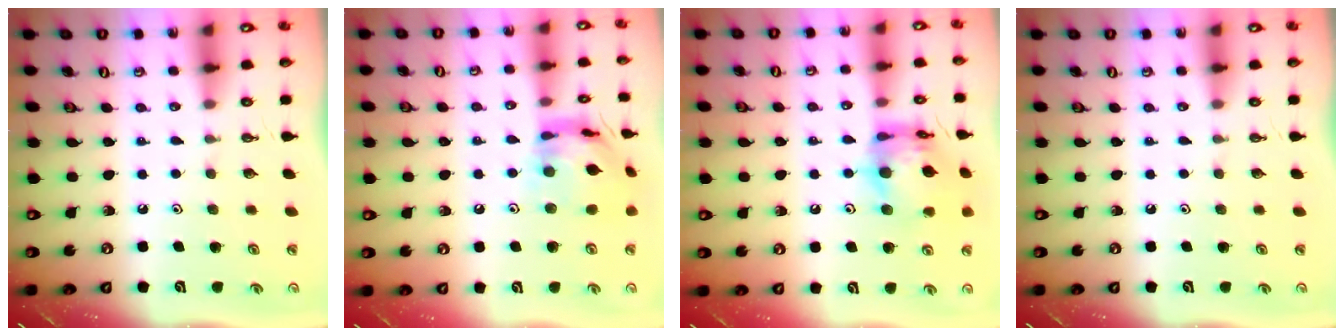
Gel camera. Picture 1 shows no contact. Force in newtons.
{"total": 16.0, "press": 16.0, "slide": 1.6}
{"total": 15.1, "press": 15.0, "slide": 1.7}
{"total": 0.0}